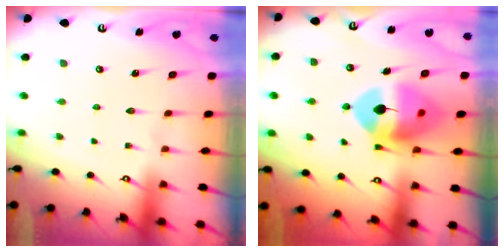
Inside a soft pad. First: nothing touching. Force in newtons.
{"total": 13.1, "press": 12.9, "slide": 2.1}